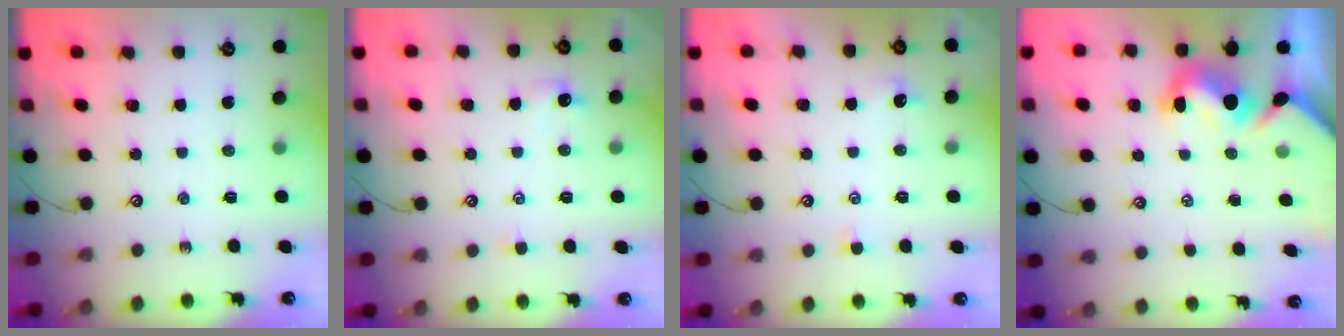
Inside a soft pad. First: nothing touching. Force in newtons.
{"total": 0.6, "press": 0.1, "slide": 0.6}
{"total": 0.6, "press": 0.2, "slide": 0.6}
{"total": 3.4, "press": 3.2, "slide": 1.2}